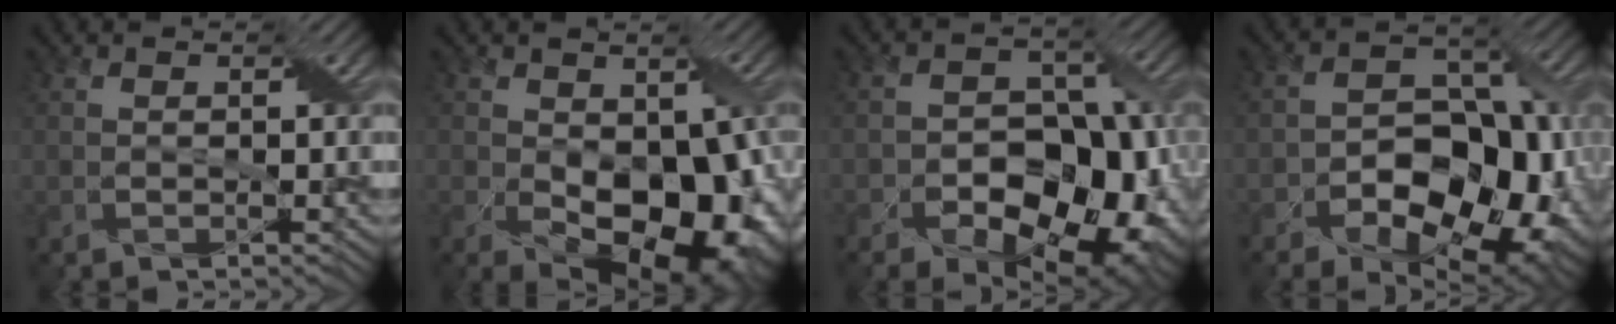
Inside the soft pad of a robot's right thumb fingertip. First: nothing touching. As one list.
[{"total": 13.3, "force": [-2.4, 8.3, 10.2], "torque": [-0.153, -0.053, -0.015]}, {"total": 13.7, "force": [-6.0, 8.5, 8.9], "torque": [-0.108, -0.011, -0.098]}, {"total": 14.9, "force": [-5.9, 9.0, 10.4], "torque": [-0.143, -0.018, -0.102]}]